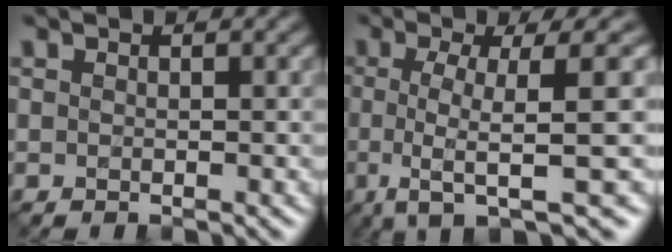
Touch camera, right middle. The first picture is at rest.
{"total": 8.5, "force": [-1.0, 1.9, 8.2], "torque": [-0.110, -0.001, -0.028]}